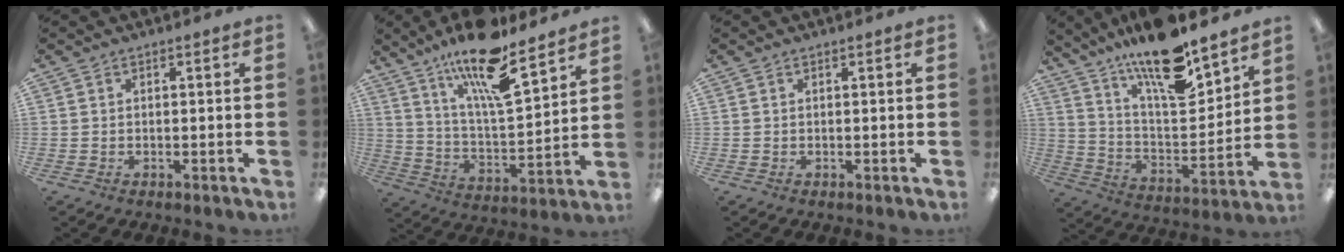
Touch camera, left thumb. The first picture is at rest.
{"total": 18.0, "force": [13.6, 4.5, 10.9], "torque": [-0.195, -0.082, 0.228]}
{"total": 0.0}
{"total": 18.0, "force": [14.1, 5.0, 10.1], "torque": [-0.183, -0.091, 0.240]}